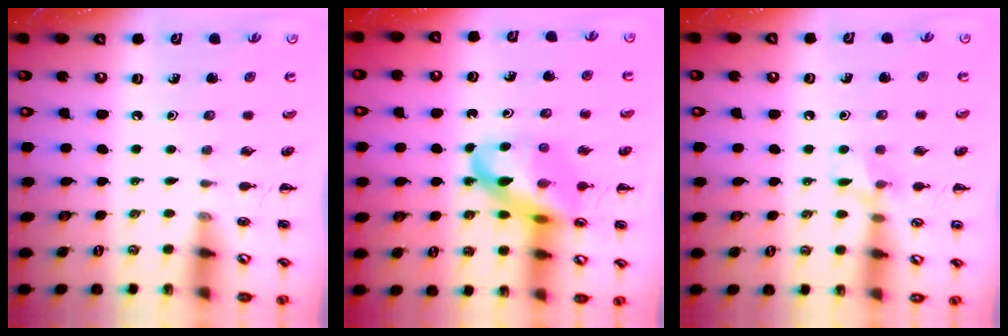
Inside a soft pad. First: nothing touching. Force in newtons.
{"total": 15.1, "press": 14.6, "slide": 3.8}
{"total": 6.9, "press": 6.7, "slide": 1.7}